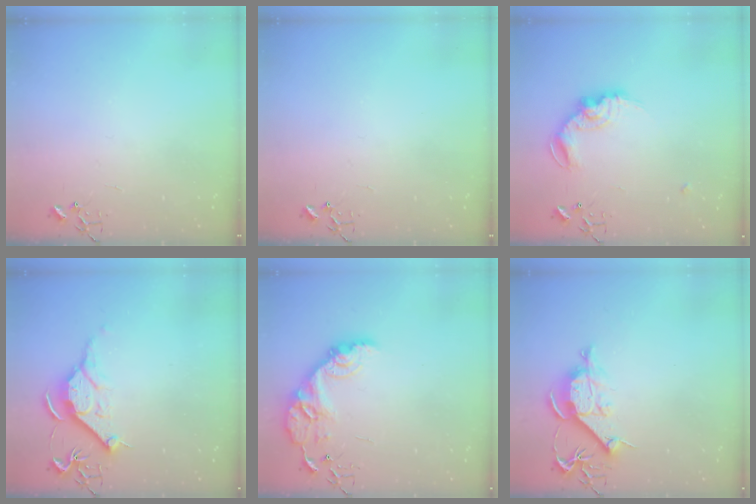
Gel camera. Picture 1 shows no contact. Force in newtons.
{"total": 0.0}
{"total": 12.7, "press": 12.7, "slide": 0.5}
{"total": 11.4, "press": 11.4, "slide": 0.8}
{"total": 14.5, "press": 14.5, "slide": 1.0}
{"total": 9.9, "press": 9.9, "slide": 0.6}